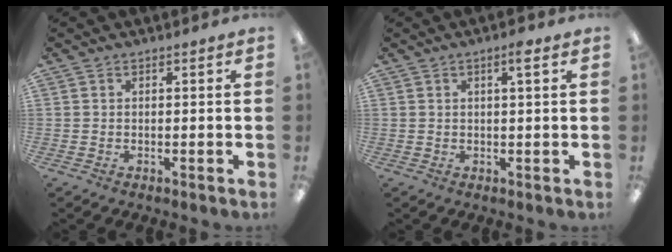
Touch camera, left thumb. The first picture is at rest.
{"total": 3.0, "force": [1.7, 0.5, 2.4], "torque": [-0.037, -0.003, 0.024]}